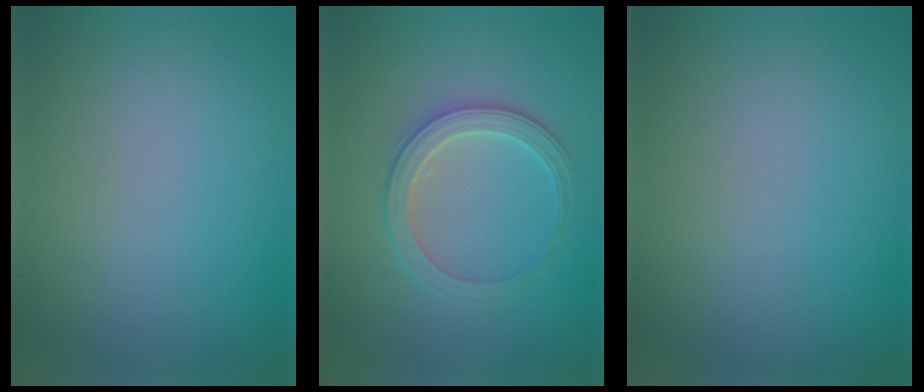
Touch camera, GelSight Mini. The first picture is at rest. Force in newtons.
{"total": 2.8, "press": 2.8, "slide": 0.3}
{"total": 0.0}